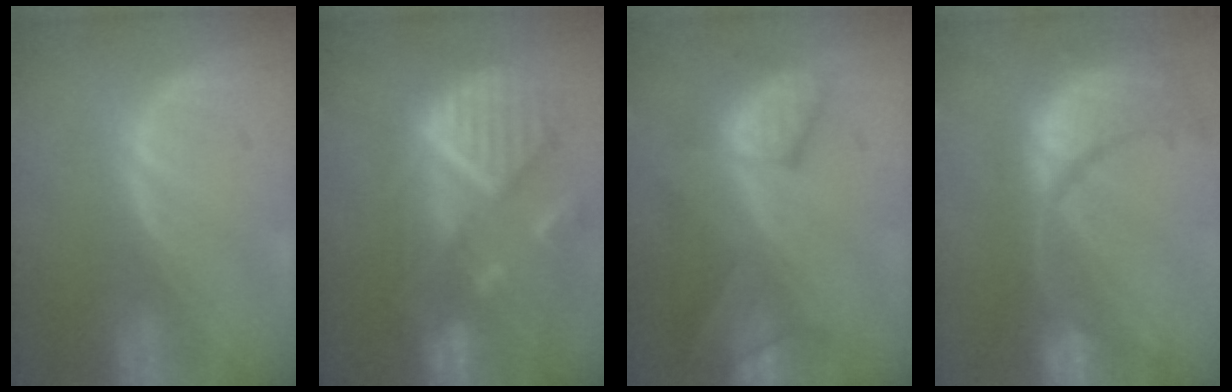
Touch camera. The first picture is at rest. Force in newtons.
{"total": 12.1, "press": 10.5, "slide": 6.0}
{"total": 9.0, "press": 8.3, "slide": 3.6}
{"total": 13.9, "press": 11.0, "slide": 8.5}